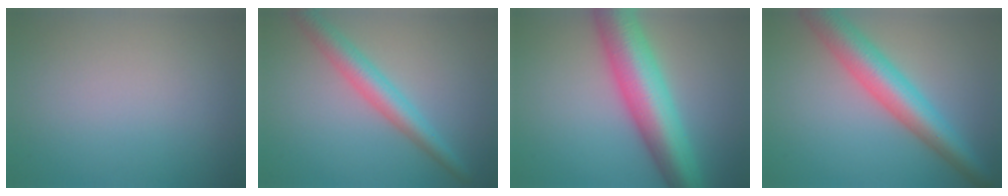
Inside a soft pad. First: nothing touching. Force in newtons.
{"total": 4.0, "press": 4.0, "slide": 0.1}
{"total": 9.8, "press": 9.8, "slide": 0.2}
{"total": 6.6, "press": 6.6, "slide": 0.1}